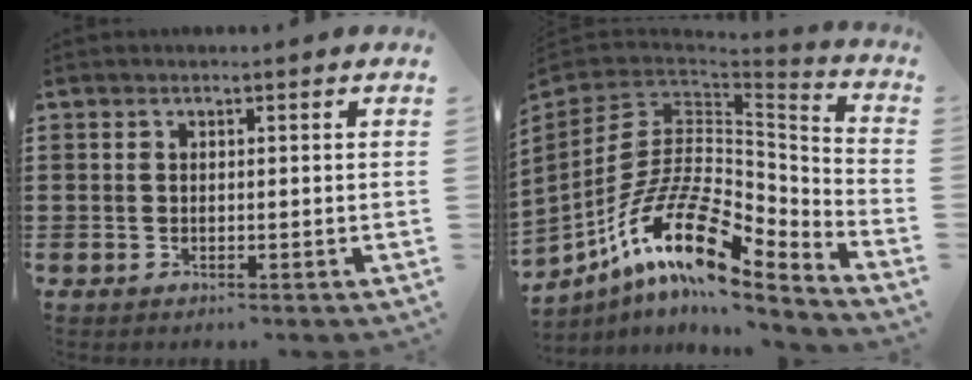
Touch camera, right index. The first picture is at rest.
{"total": 16.2, "force": [-7.8, 6.8, 12.5], "torque": [-0.267, 0.002, -0.147]}